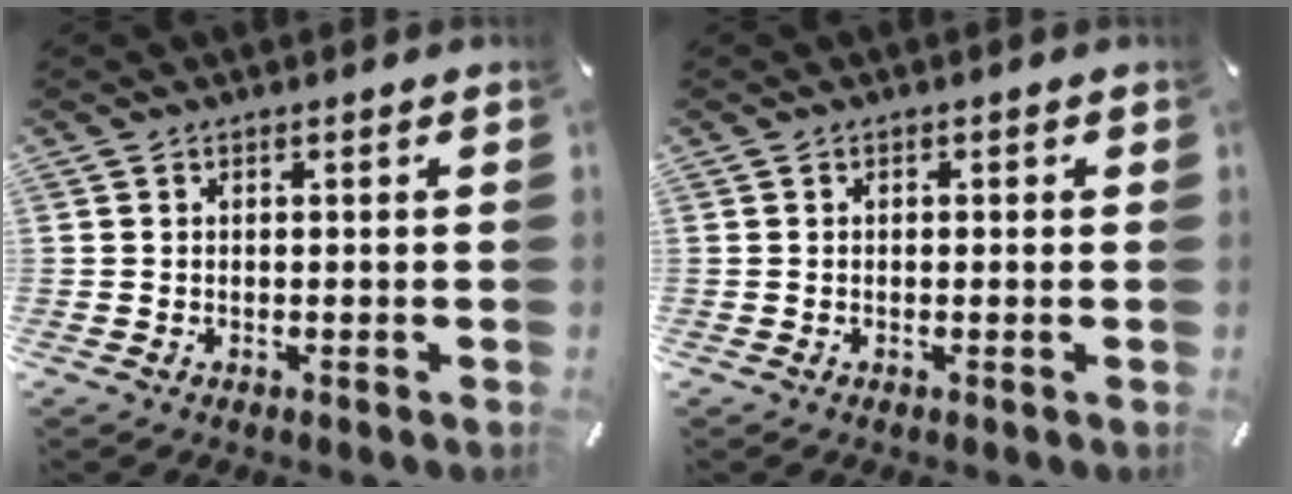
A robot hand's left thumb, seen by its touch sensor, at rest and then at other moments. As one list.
[{"total": 0.6, "force": [-0.2, 0.5, 0.4], "torque": [-0.007, 0.002, -0.004]}]